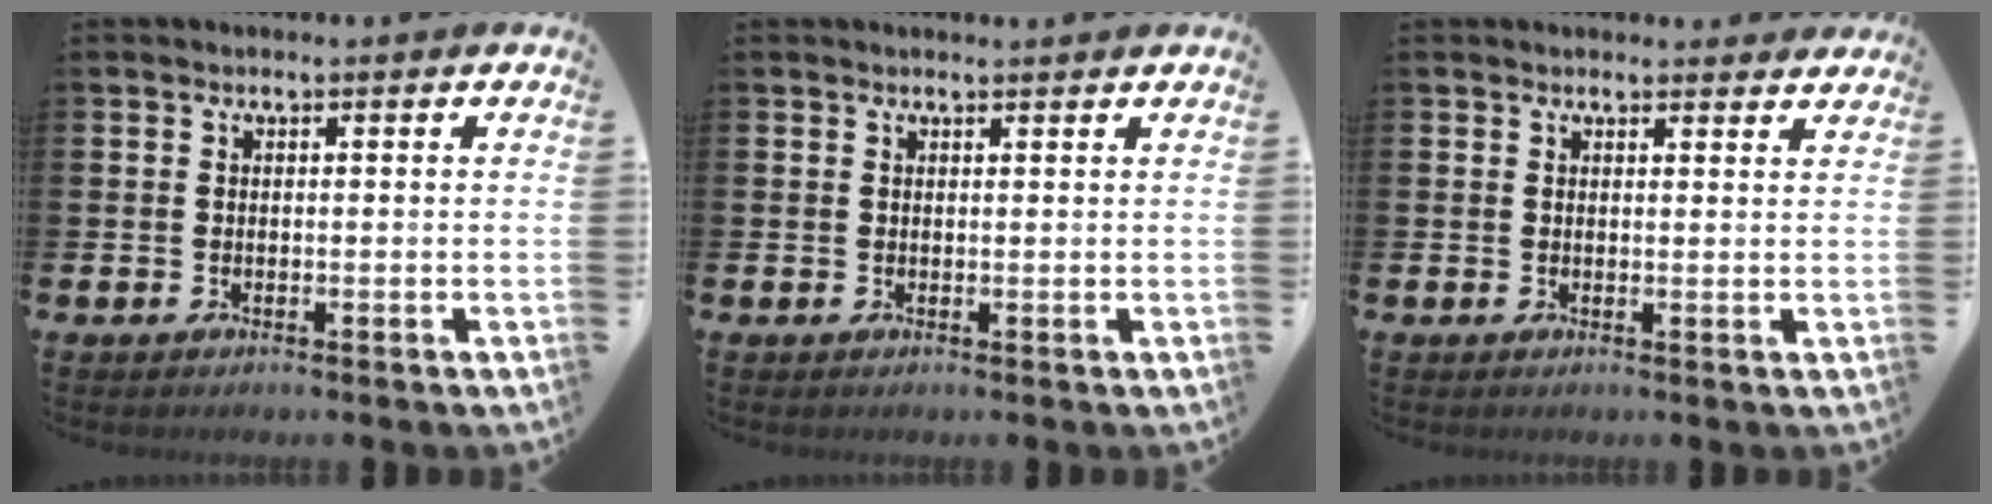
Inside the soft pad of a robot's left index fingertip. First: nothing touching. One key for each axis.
{"total": 0.8, "fx": 0.8, "fy": -0.1, "fz": 0.1, "tx": 0.011, "ty": -0.006, "tz": 0.012}
{"total": 1.7, "fx": 1.6, "fy": 0.4, "fz": -0.1, "tx": 0.012, "ty": -0.009, "tz": 0.028}